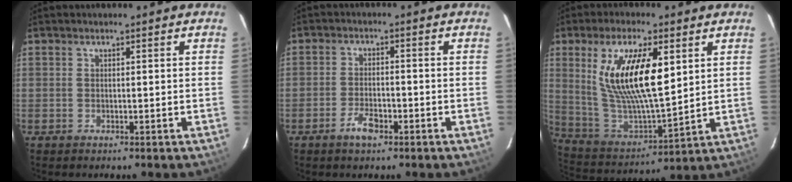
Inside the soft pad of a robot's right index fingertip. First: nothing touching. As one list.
[{"total": 4.2, "force": [-2.6, 1.7, 2.8], "torque": [-0.061, 0.001, -0.045]}, {"total": 17.7, "force": [5.8, 6.1, 15.6], "torque": [-0.299, -0.004, 0.120]}]